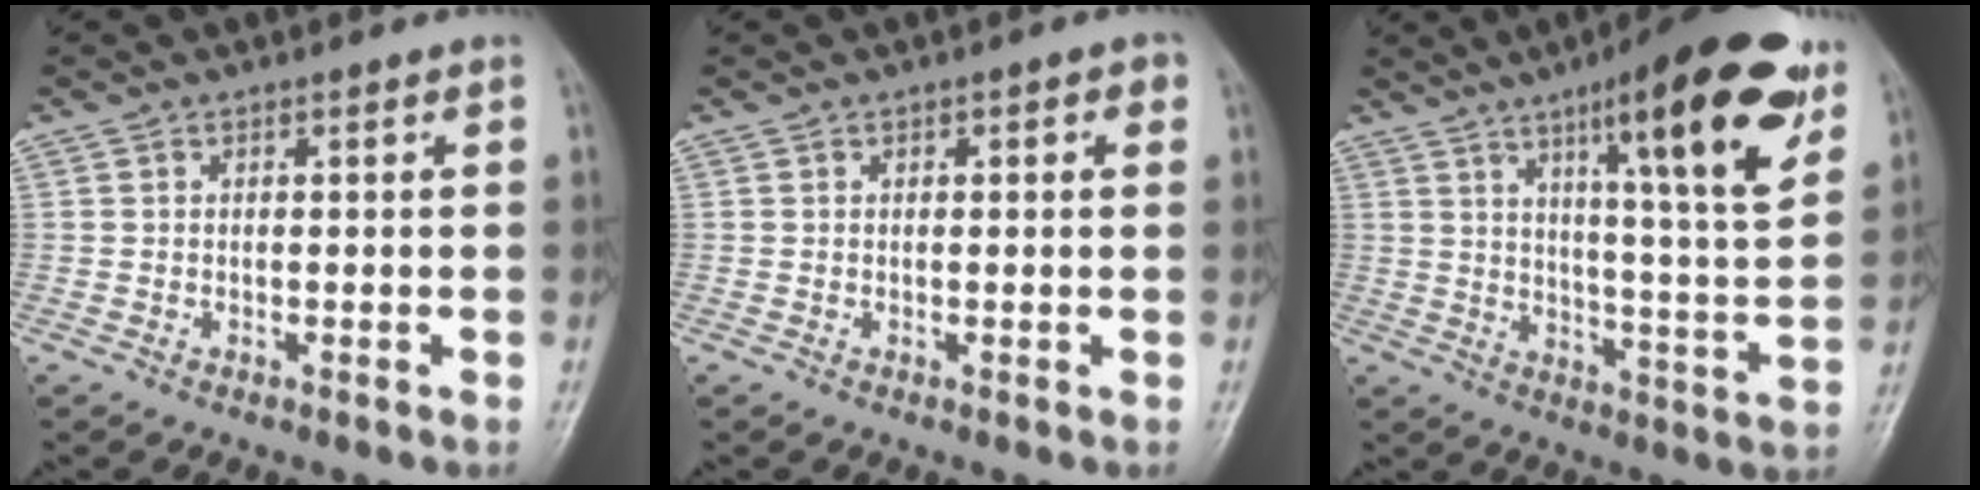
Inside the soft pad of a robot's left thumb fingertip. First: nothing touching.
{"total": 2.2, "force": [0.8, 1.0, 1.7], "torque": [-0.013, 0.002, 0.007]}
{"total": 17.3, "force": [7.6, 2.6, 15.3], "torque": [-0.224, -0.015, 0.109]}